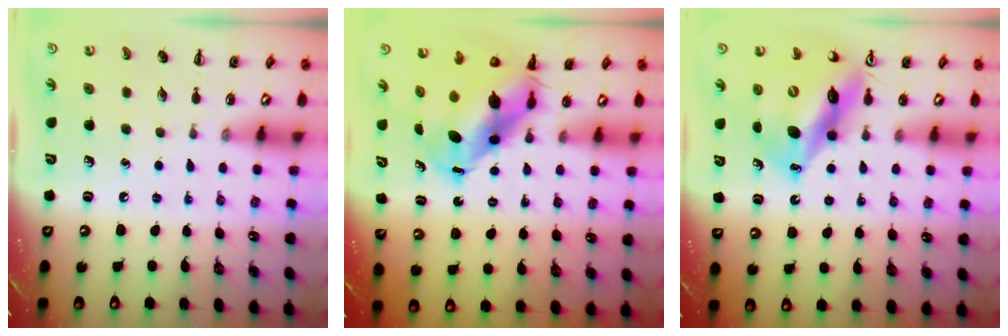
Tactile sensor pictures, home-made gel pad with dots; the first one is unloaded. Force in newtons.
{"total": 9.0, "press": 8.8, "slide": 2.0}
{"total": 14.5, "press": 13.8, "slide": 4.6}